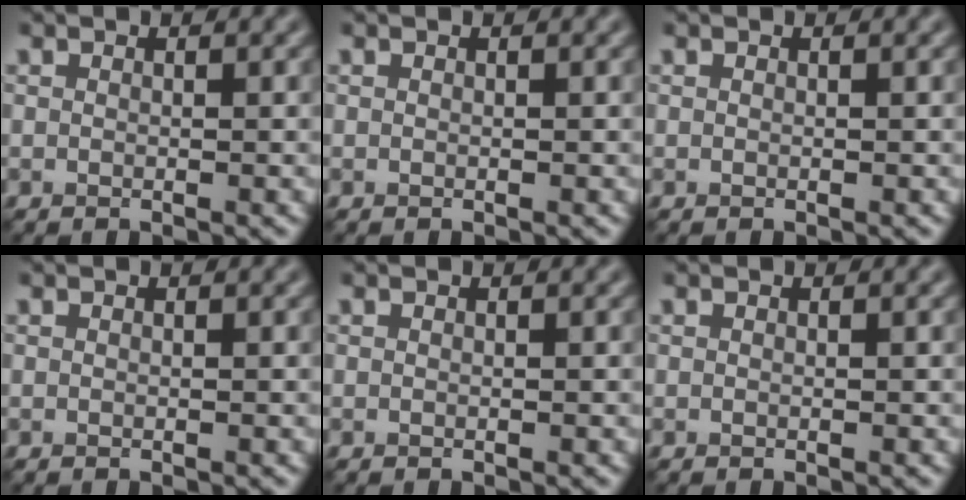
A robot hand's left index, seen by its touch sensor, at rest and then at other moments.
{"total": 0.0}
{"total": 0.0}
{"total": 0.0}
{"total": 0.0}
{"total": 0.0}